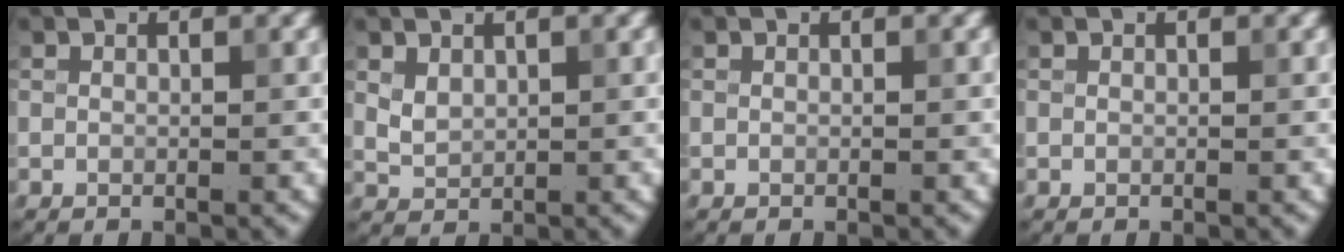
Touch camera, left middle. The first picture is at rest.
{"total": 1.6, "force": [0.7, 1.1, 0.9], "torque": [-0.021, 0.000, 0.023]}
{"total": 0.0}
{"total": 0.0}